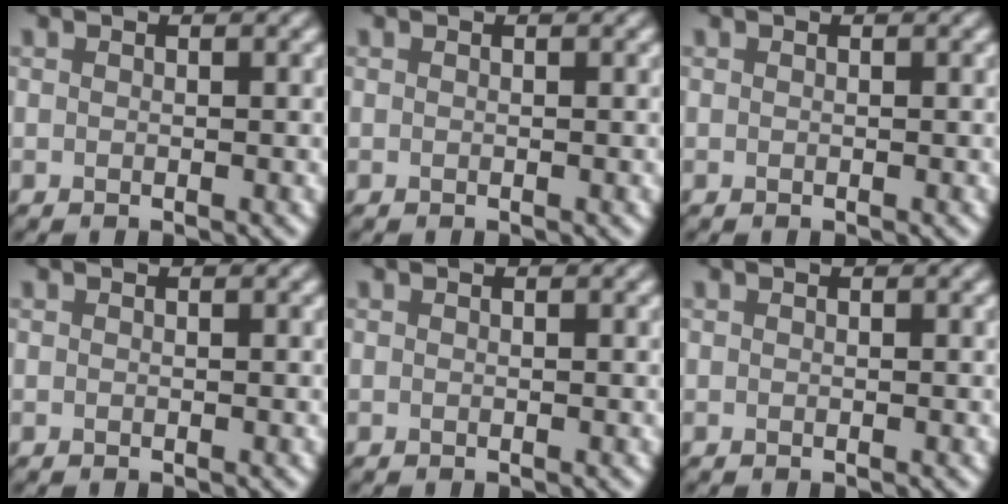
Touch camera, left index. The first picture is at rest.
{"total": 0.0}
{"total": 0.0}
{"total": 0.0}
{"total": 0.0}
{"total": 0.0}